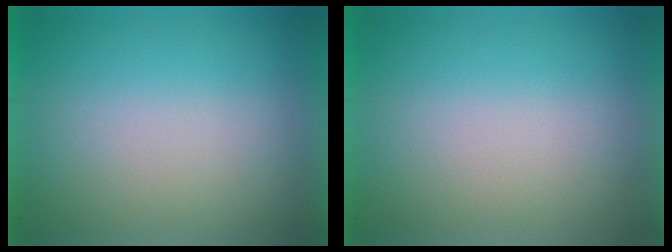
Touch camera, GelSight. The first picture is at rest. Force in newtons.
{"total": 0.0}